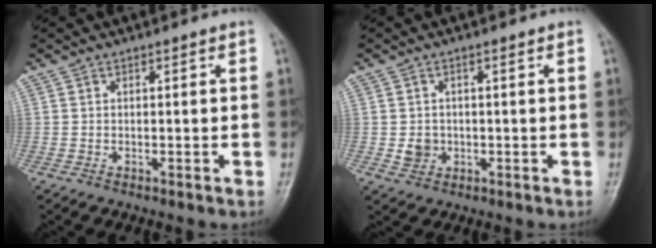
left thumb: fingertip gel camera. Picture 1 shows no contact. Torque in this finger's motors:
{"motor_torque": [-0.02, 0.01, 0.02, -0.05, 0.00]}